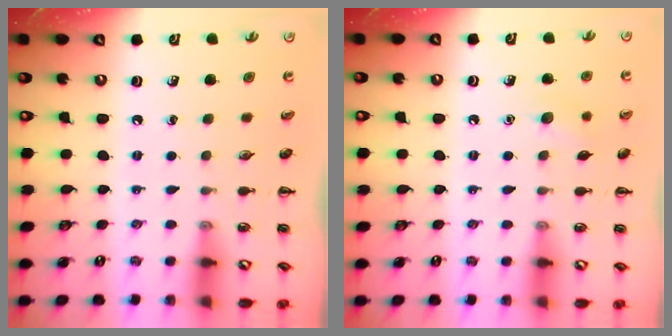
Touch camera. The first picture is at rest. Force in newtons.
{"total": 7.2, "press": 6.9, "slide": 2.1}